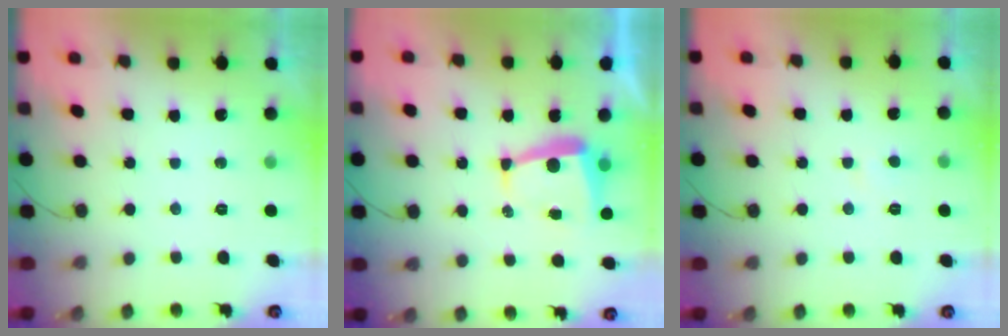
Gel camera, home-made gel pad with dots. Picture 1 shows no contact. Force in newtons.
{"total": 6.0, "press": 6.0, "slide": 0.4}
{"total": 2.5, "press": 2.5, "slide": 0.2}